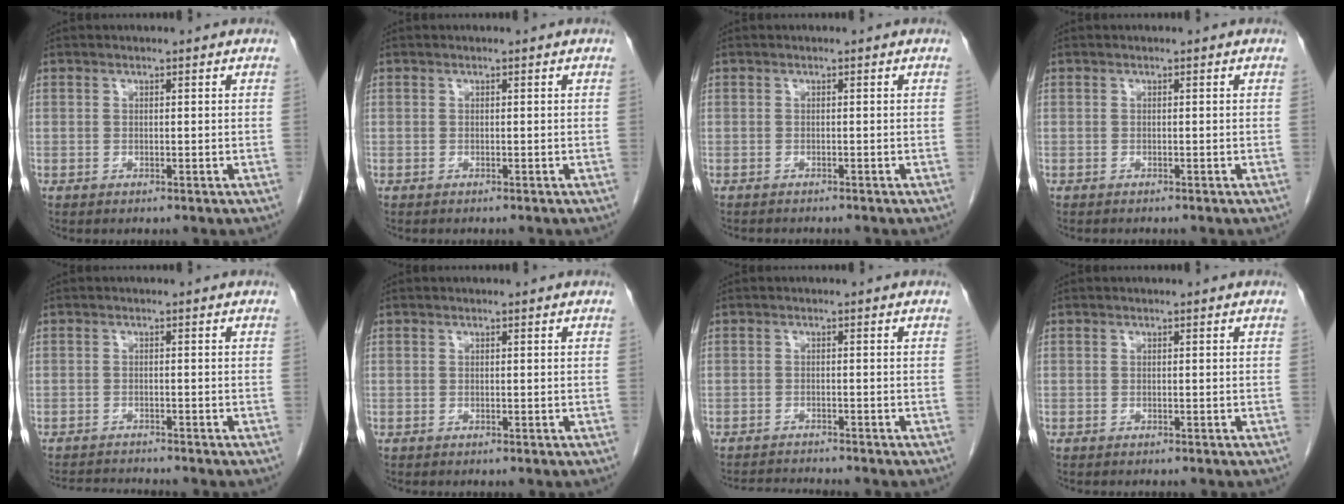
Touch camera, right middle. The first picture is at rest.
{"total": 1.1, "force": [-0.9, 0.2, 0.5], "torque": [-0.008, -0.001, -0.010]}
{"total": 3.4, "force": [-3.1, 0.5, 1.3], "torque": [-0.018, -0.005, -0.038]}
{"total": 1.9, "force": [-1.7, 0.3, 0.8], "torque": [-0.013, -0.002, -0.018]}
{"total": 4.8, "force": [-4.7, -0.2, 0.9], "torque": [-0.016, -0.016, -0.074]}
{"total": 0.0}
{"total": 4.8, "force": [-4.7, -0.4, 1.0], "torque": [-0.018, -0.018, -0.072]}
{"total": 1.1, "force": [-1.0, 0.2, 0.5], "torque": [-0.009, -0.001, -0.011]}